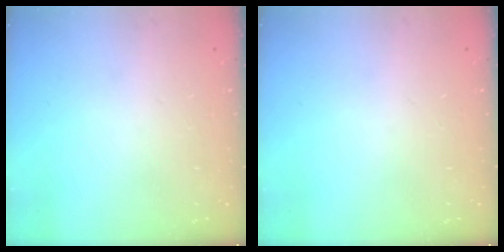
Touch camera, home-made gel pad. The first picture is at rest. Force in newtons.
{"total": 0.0}